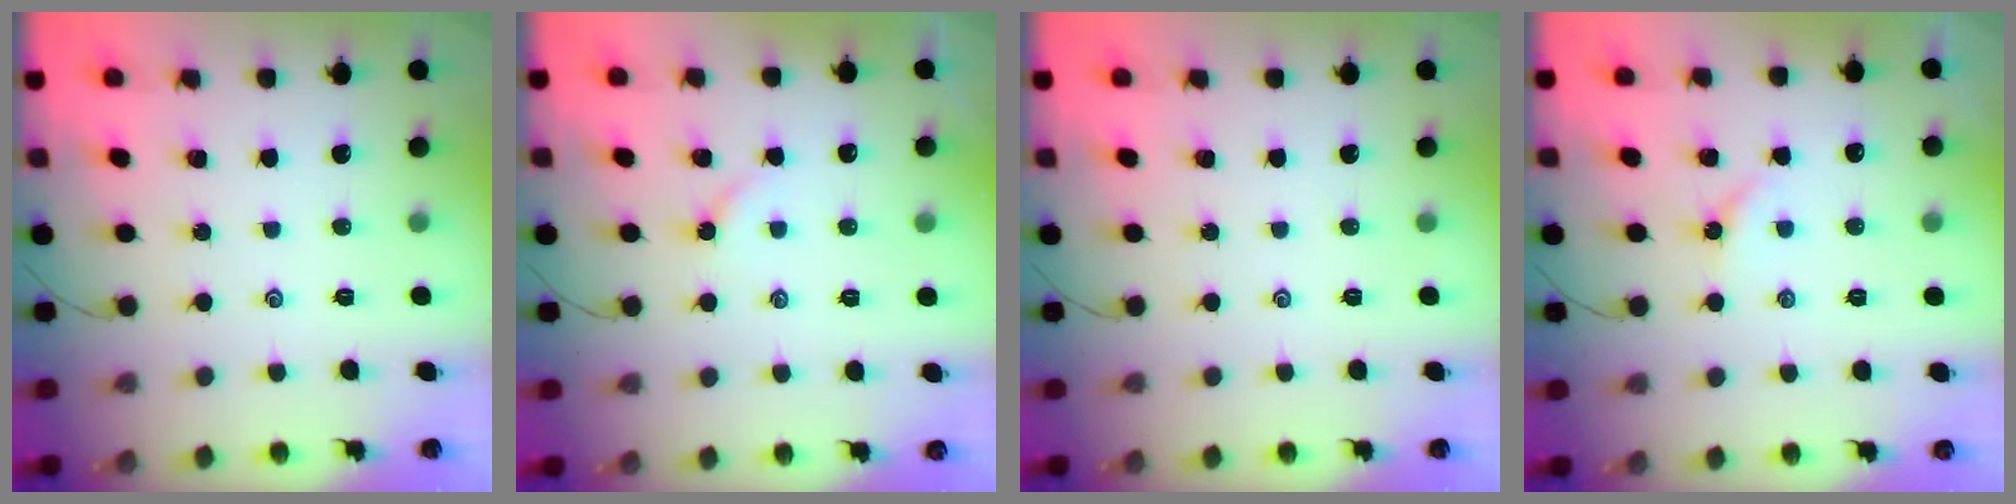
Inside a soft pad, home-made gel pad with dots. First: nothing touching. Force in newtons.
{"total": 2.7, "press": 2.7, "slide": 0.4}
{"total": 0.0}
{"total": 4.3, "press": 4.2, "slide": 0.7}